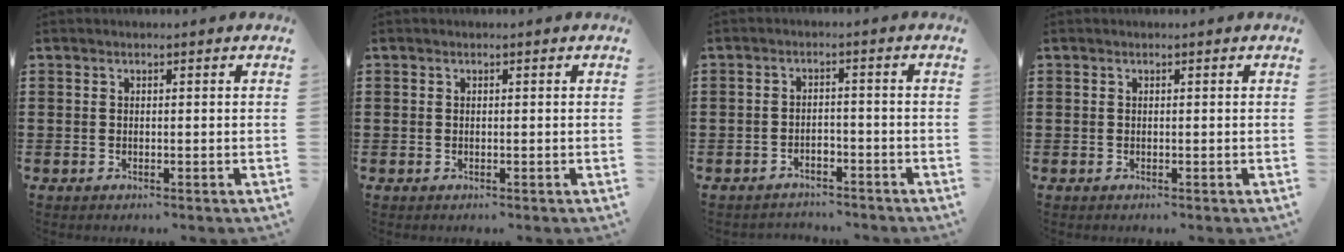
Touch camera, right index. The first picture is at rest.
{"total": 0.0}
{"total": 2.2, "force": [-2.0, 0.8, 0.2], "torque": [-0.012, 0.004, -0.042]}
{"total": 0.0}